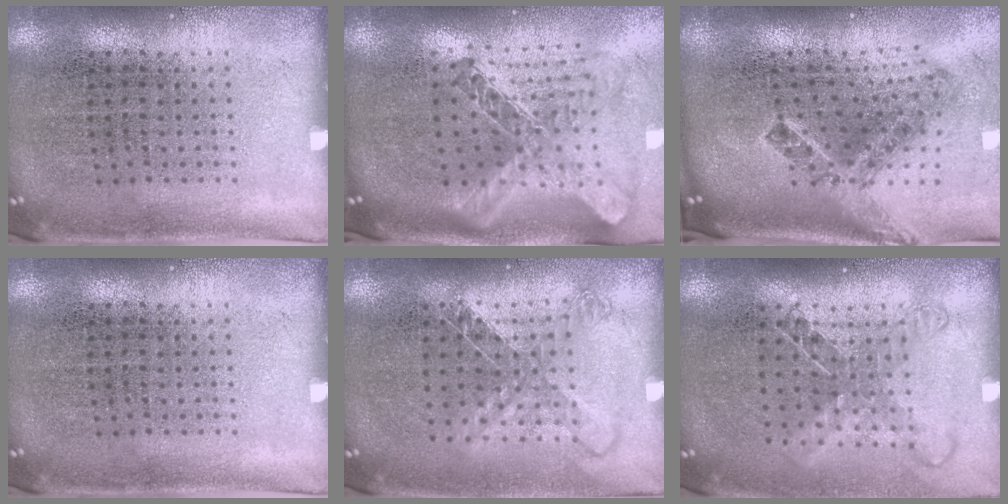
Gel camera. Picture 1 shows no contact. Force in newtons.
{"total": 2.8, "press": 2.1, "slide": 1.9}
{"total": 2.4, "press": 1.5, "slide": 1.9}
{"total": 0.0}
{"total": 1.3, "press": 1.1, "slide": 0.7}
{"total": 1.7, "press": 1.3, "slide": 1.0}